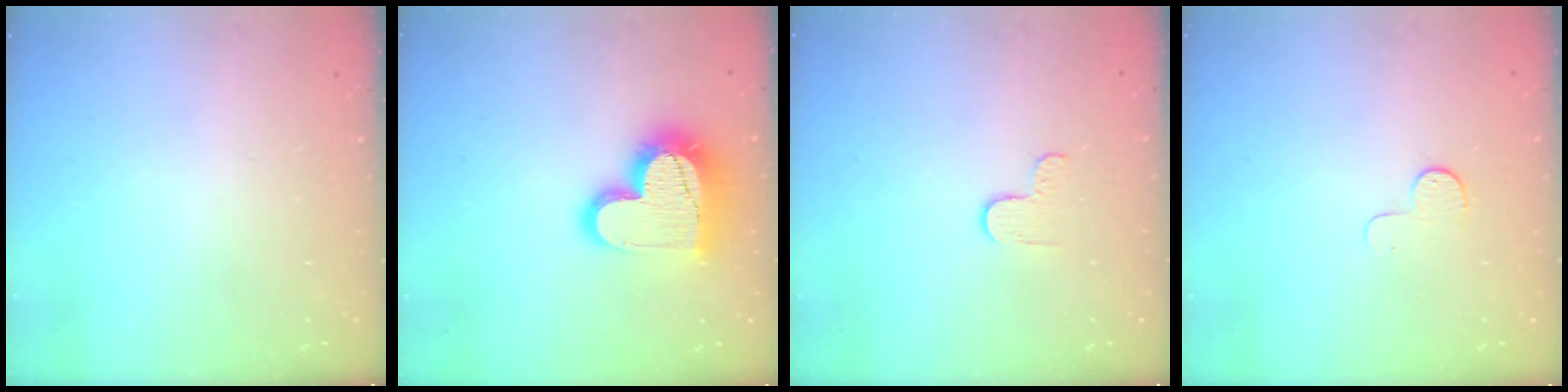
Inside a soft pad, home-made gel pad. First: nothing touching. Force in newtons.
{"total": 18.1, "press": 18.1, "slide": 1.4}
{"total": 2.7, "press": 2.6, "slide": 0.4}
{"total": 4.6, "press": 4.6, "slide": 0.4}